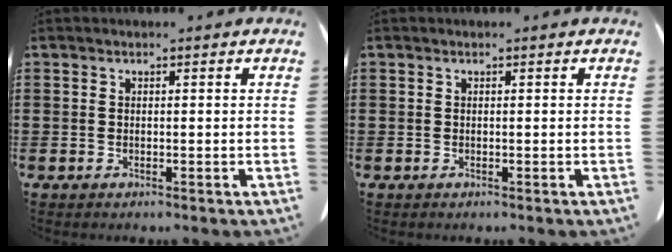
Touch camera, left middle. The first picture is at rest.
{"total": 0.0}